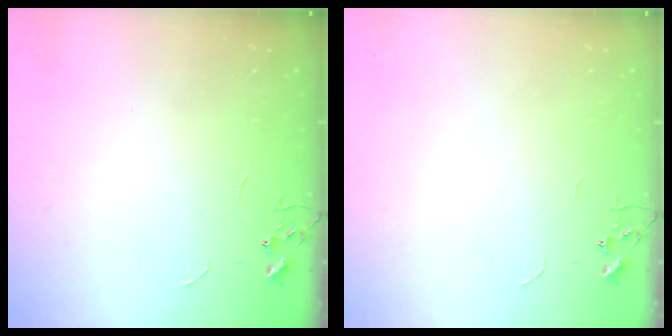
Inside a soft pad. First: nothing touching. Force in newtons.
{"total": 0.0}